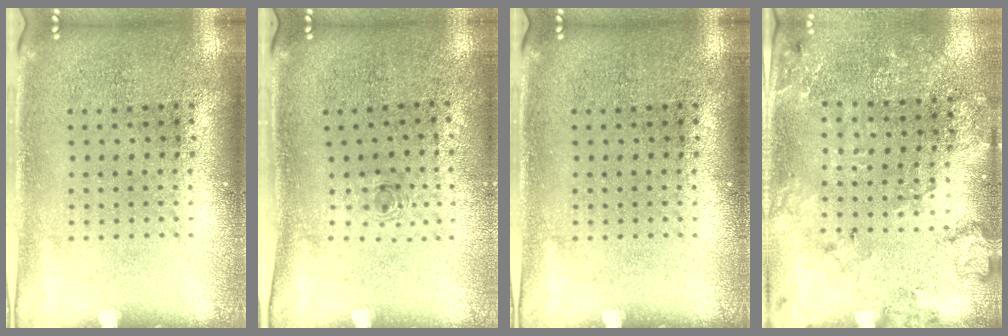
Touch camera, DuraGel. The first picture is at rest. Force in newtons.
{"total": 0.7, "press": 0.3, "slide": 0.6}
{"total": 0.0}
{"total": 1.8, "press": 1.7, "slide": 0.5}